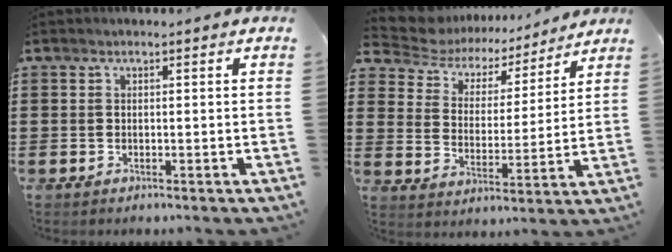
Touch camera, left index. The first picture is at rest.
{"total": 5.6, "force": [5.1, 2.0, 1.1], "torque": [-0.052, -0.033, 0.085]}